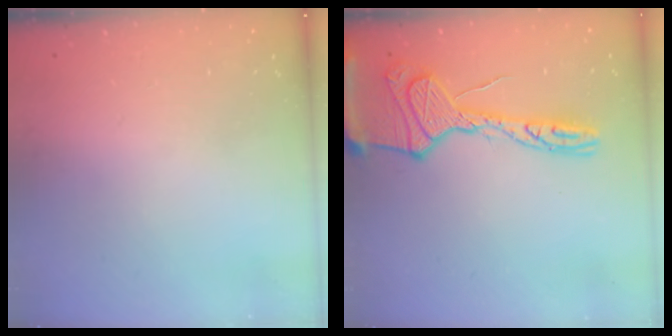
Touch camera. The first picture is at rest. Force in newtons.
{"total": 19.1, "press": 19.0, "slide": 1.7}